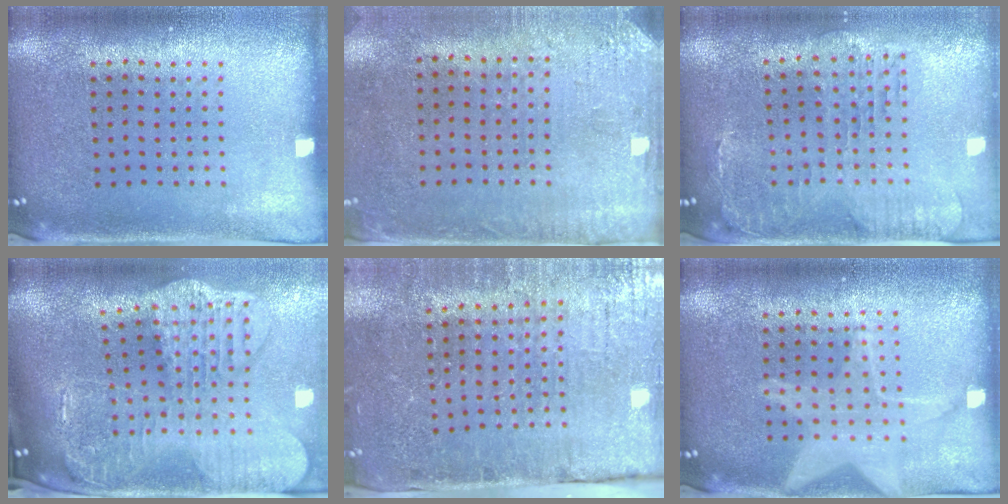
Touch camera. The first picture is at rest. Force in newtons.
{"total": 3.2, "press": 2.6, "slide": 2.0}
{"total": 0.7, "press": 0.6, "slide": 0.2}
{"total": 4.4, "press": 3.3, "slide": 2.9}
{"total": 4.1, "press": 4.1, "slide": 0.5}
{"total": 1.6, "press": 1.6, "slide": 0.2}